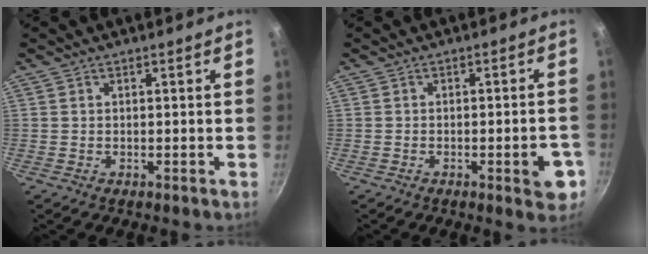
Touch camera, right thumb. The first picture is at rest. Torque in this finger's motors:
{"motor_torque": [2.87, 2.14, 0.96, -0.40, 0.02]}